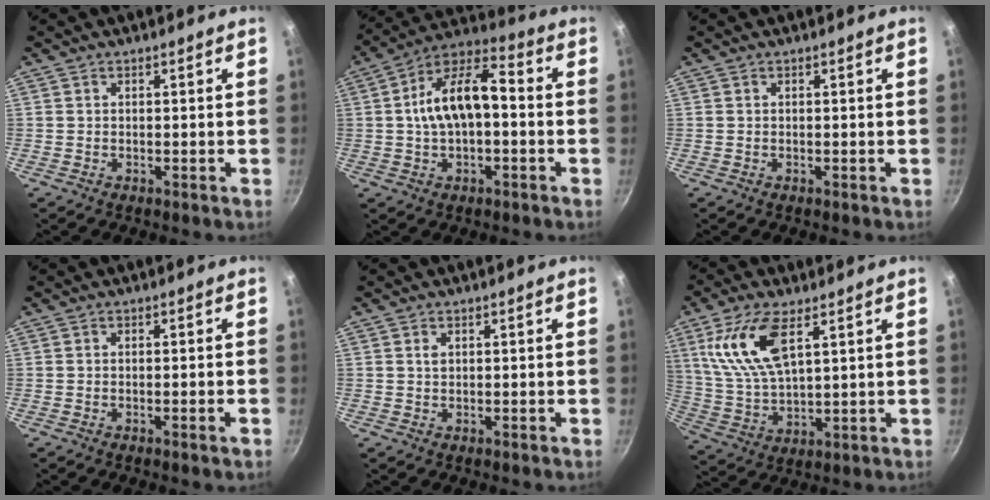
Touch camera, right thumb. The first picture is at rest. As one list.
[{"total": 13.8, "force": [-0.1, 7.1, 11.8], "torque": [-0.188, 0.047, -0.015]}, {"total": 0.0}, {"total": 1.2, "force": [-0.6, 0.1, 1.0], "torque": [-0.022, 0.006, -0.011]}, {"total": 1.1, "force": [0.4, 0.8, 0.7], "torque": [-0.009, 0.000, 0.007]}, {"total": 13.4, "force": [5.8, 5.7, 10.7], "torque": [-0.209, -0.016, 0.125]}]